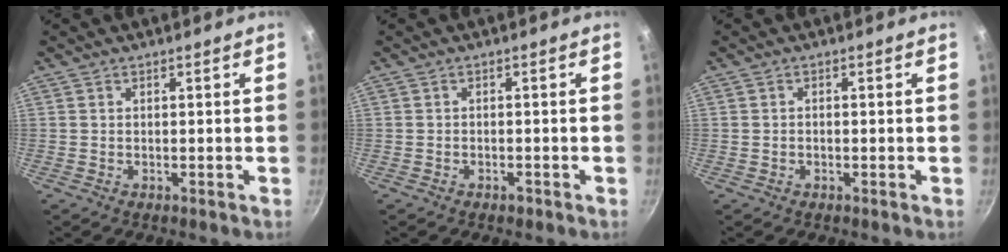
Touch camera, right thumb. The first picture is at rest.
{"total": 1.1, "force": [-0.8, 0.6, 0.6], "torque": [-0.013, 0.006, -0.009]}
{"total": 0.6, "force": [-0.3, 0.4, 0.4], "torque": [-0.012, 0.005, -0.005]}